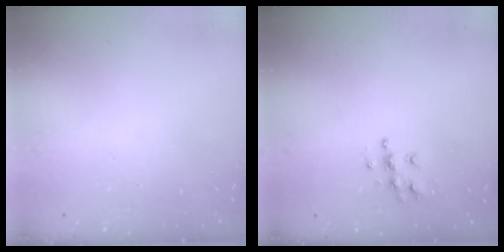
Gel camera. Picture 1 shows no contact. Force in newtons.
{"total": 6.6, "press": 6.6, "slide": 0.3}